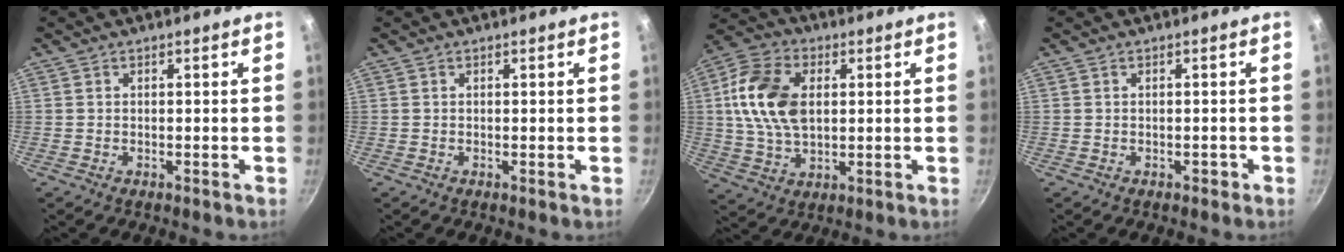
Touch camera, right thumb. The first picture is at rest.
{"total": 0.0}
{"total": 14.5, "force": [2.2, 9.5, 10.7], "torque": [-0.187, 0.003, 0.034]}
{"total": 0.7, "force": [-0.4, 0.5, 0.3], "torque": [-0.001, 0.005, -0.003]}